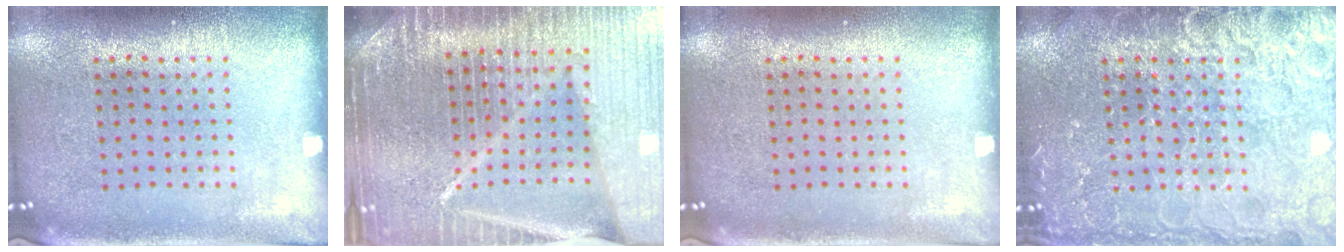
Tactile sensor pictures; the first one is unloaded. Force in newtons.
{"total": 7.2, "press": 6.1, "slide": 3.8}
{"total": 0.0}
{"total": 6.6, "press": 6.6, "slide": 0.9}